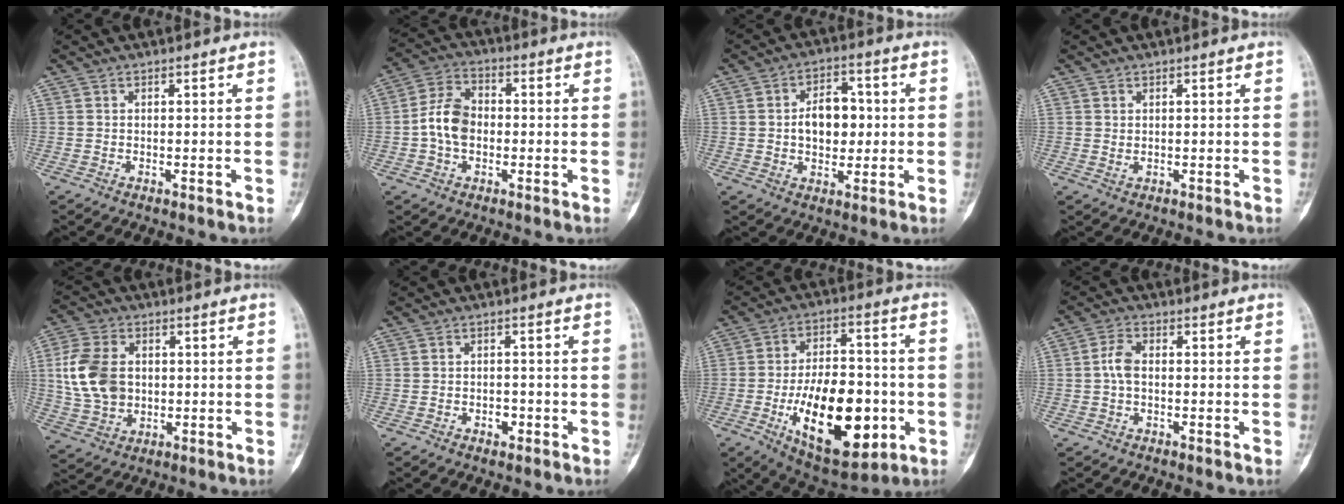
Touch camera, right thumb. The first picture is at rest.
{"total": 8.2, "force": [-1.0, 5.8, 5.7], "torque": [-0.097, 0.023, -0.028]}
{"total": 9.1, "force": [0.4, 6.1, 6.7], "torque": [-0.068, 0.012, 0.003]}
{"total": 0.6, "force": [0.3, 0.3, 0.4], "torque": [-0.005, 0.001, 0.006]}
{"total": 11.9, "force": [1.0, 8.7, 8.1], "torque": [-0.149, 0.004, 0.023]}
{"total": 2.3, "force": [-1.1, 1.6, 1.3], "torque": [-0.009, 0.009, -0.015]}
{"total": 22.4, "force": [-6.0, 11.4, 18.4], "torque": [-0.258, 0.020, -0.076]}
{"total": 3.5, "force": [-0.3, 2.0, 2.9], "torque": [-0.060, 0.011, -0.012]}